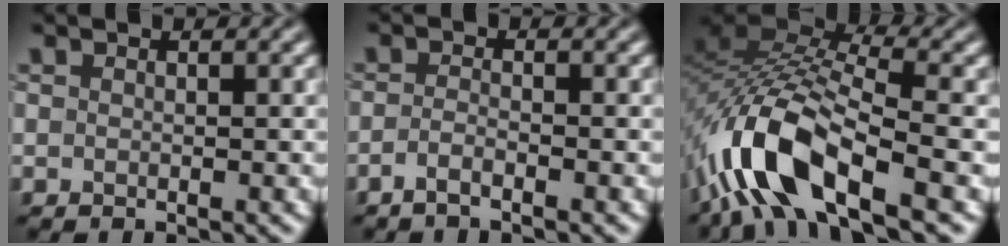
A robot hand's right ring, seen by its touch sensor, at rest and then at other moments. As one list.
[{"total": 1.1, "force": [-0.8, 0.1, 0.8], "torque": [-0.023, 0.002, -0.022]}, {"total": 11.4, "force": [-5.2, 4.6, 9.0], "torque": [-0.179, 0.011, -0.111]}]